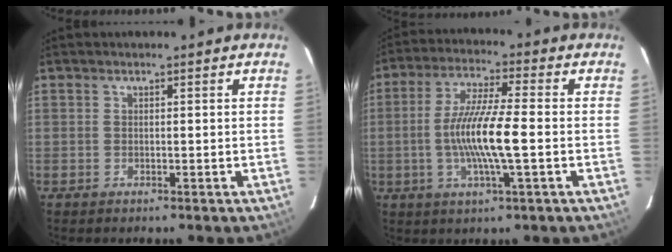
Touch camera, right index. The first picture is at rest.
{"total": 11.2, "force": [-1.9, 0.9, 11.1], "torque": [-0.214, -0.002, -0.037]}